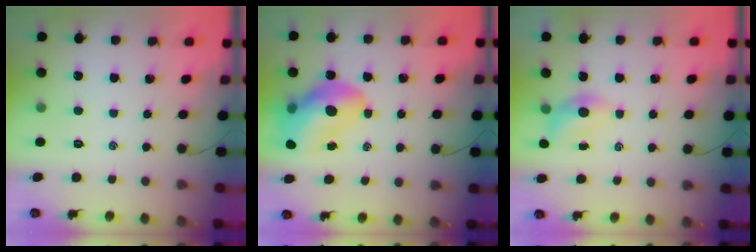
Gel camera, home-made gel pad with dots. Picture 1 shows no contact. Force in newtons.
{"total": 14.5, "press": 14.0, "slide": 3.8}
{"total": 4.0, "press": 3.9, "slide": 0.9}